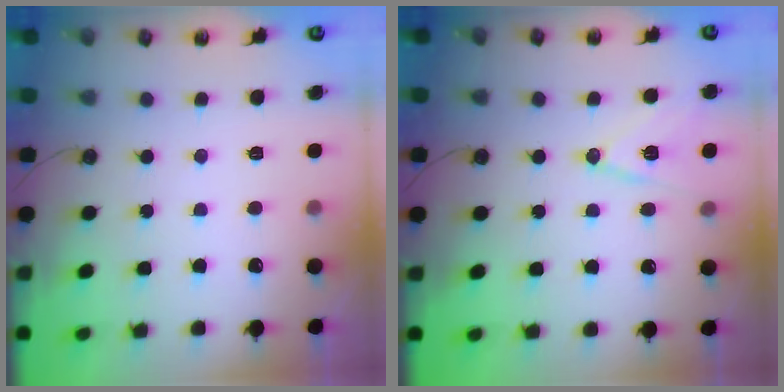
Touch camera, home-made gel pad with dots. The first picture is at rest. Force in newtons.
{"total": 10.8, "press": 10.3, "slide": 3.3}